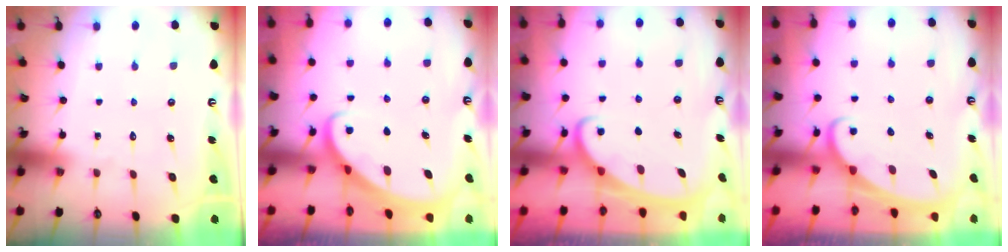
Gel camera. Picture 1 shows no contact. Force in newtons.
{"total": 2.2, "press": 2.2, "slide": 0.3}
{"total": 2.1, "press": 2.0, "slide": 0.4}
{"total": 1.9, "press": 1.9, "slide": 0.1}